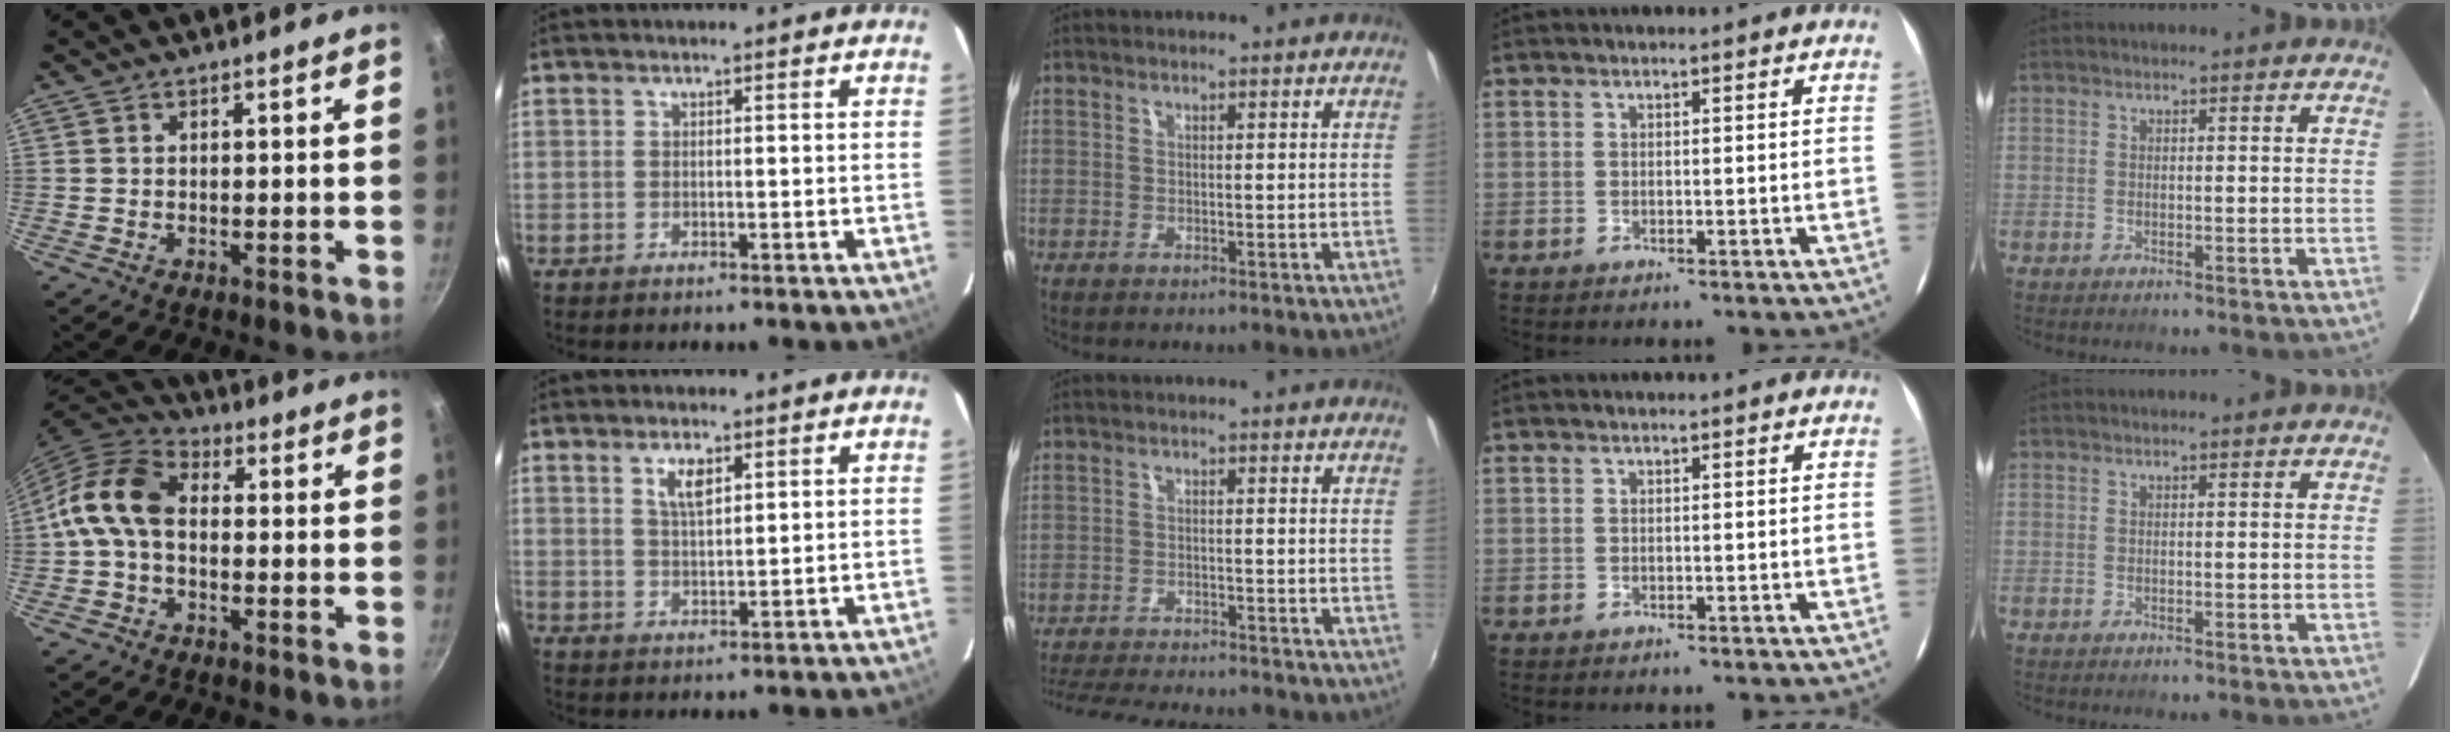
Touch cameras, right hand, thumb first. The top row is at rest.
{"thumb": {"total": 10.8, "force": [-0.4, 7.4, 7.9], "torque": [-0.136, 0.034, -0.029]}, "index": {"total": 4.1, "force": [2.1, 1.6, 3.2], "torque": [-0.057, 0.002, 0.039]}, "middle": {"total": 14.5, "force": [-13.0, 2.6, 5.9], "torque": [-0.130, -0.022, -0.196]}}